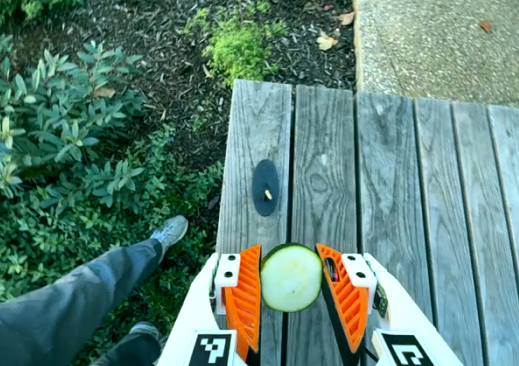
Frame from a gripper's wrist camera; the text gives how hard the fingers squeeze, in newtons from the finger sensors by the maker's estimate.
{"total": 12.4, "left": 12.7, "right": 12.1}